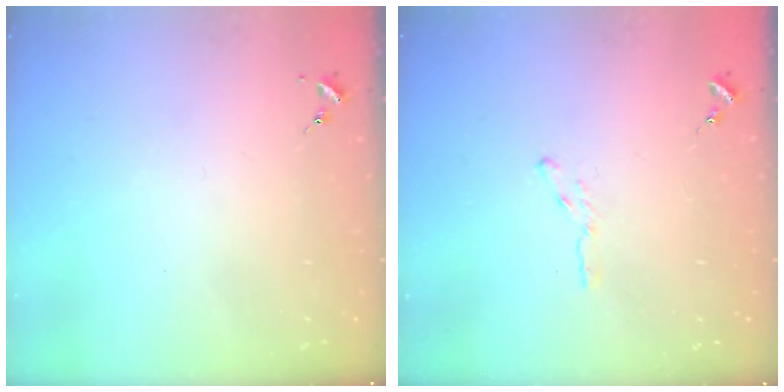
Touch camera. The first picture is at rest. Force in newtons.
{"total": 3.2, "press": 3.2, "slide": 0.3}